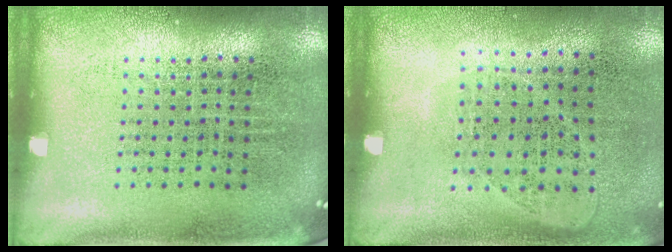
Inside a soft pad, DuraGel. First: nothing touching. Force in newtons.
{"total": 1.0, "press": 0.9, "slide": 0.4}